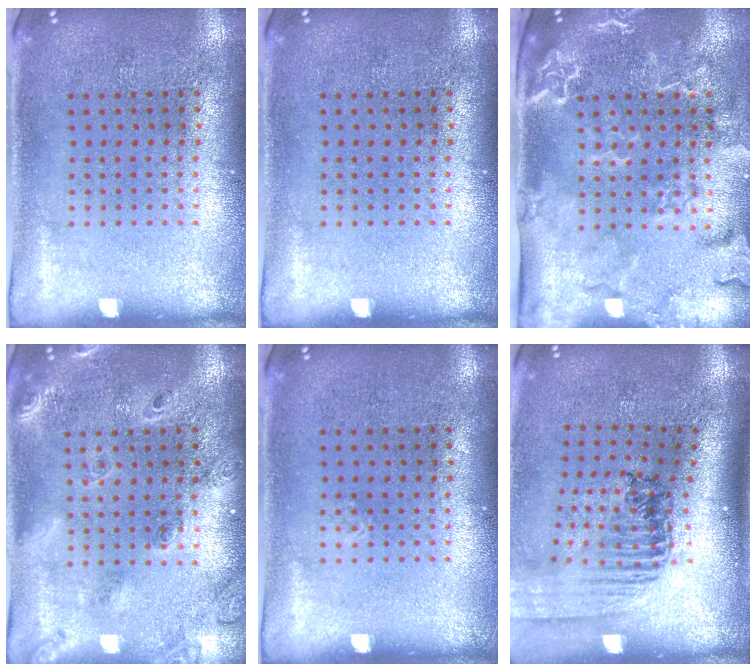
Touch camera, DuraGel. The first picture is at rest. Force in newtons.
{"total": 0.0}
{"total": 2.8, "press": 2.5, "slide": 1.4}
{"total": 1.8, "press": 1.7, "slide": 0.6}
{"total": 0.0}
{"total": 1.5, "press": 1.4, "slide": 0.4}